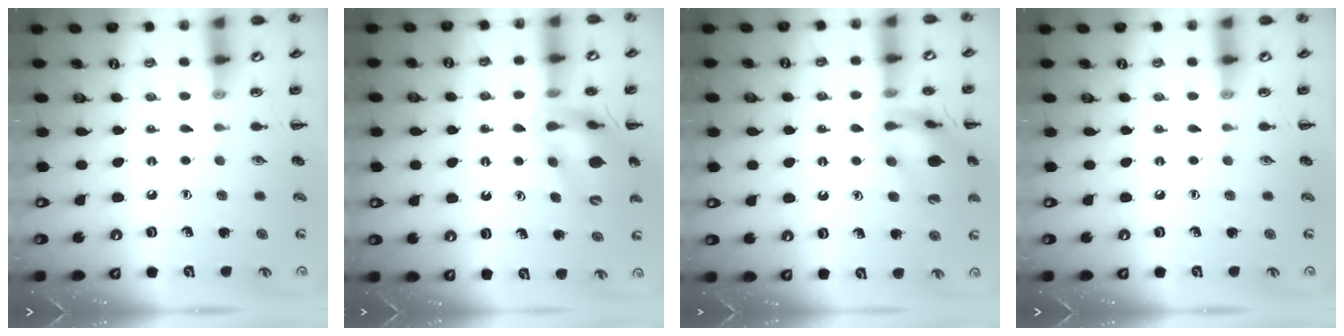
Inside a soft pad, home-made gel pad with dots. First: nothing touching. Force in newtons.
{"total": 13.1, "press": 12.6, "slide": 3.8}
{"total": 15.1, "press": 15.0, "slide": 1.1}
{"total": 0.0}